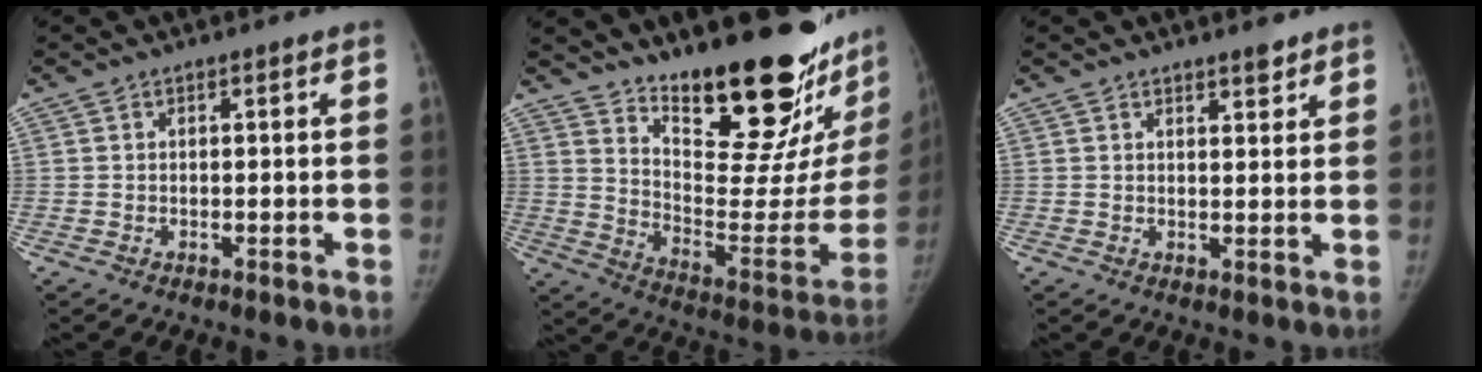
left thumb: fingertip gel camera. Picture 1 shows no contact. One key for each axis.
{"total": 28.6, "fx": 21.8, "fy": 7.5, "fz": 16.9, "tx": -0.217, "ty": -0.160, "tz": 0.315}
{"total": 2.8, "fx": 2.3, "fy": 1.0, "fz": 1.3, "tx": -0.010, "ty": -0.016, "tz": 0.032}